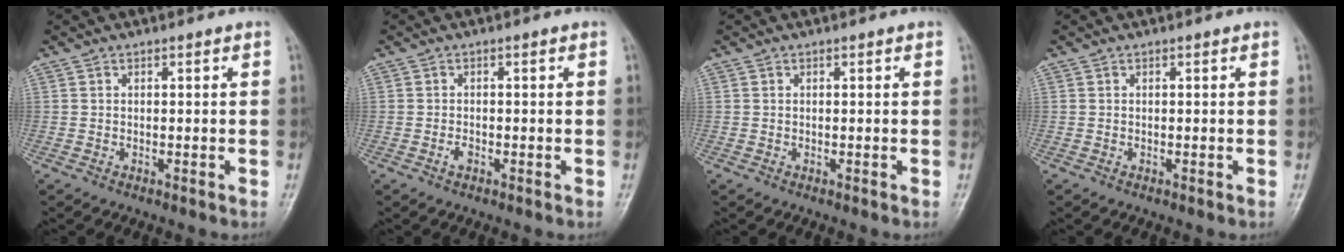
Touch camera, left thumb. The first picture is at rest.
{"total": 1.2, "force": [-0.6, 0.7, 0.8], "torque": [-0.015, 0.003, -0.012]}
{"total": 0.0}
{"total": 0.0}